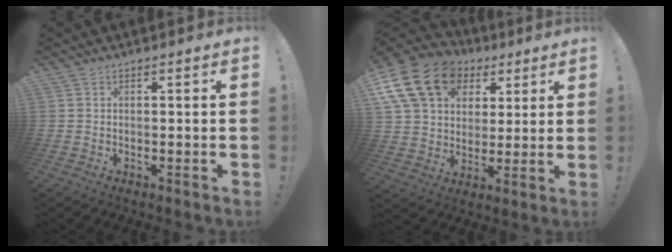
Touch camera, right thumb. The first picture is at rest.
{"total": 19.4, "force": [8.3, 14.3, 10.2], "torque": [-0.150, -0.036, 0.164]}